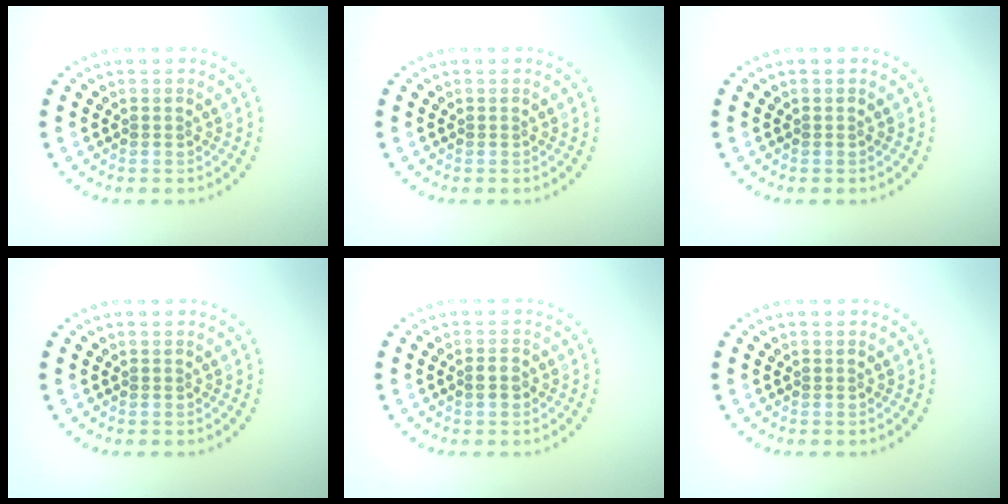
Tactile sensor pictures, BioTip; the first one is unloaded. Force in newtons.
{"total": 0.0}
{"total": 0.0}
{"total": 0.0}
{"total": 1.2, "press": 1.2, "slide": 0.2}
{"total": 0.0}